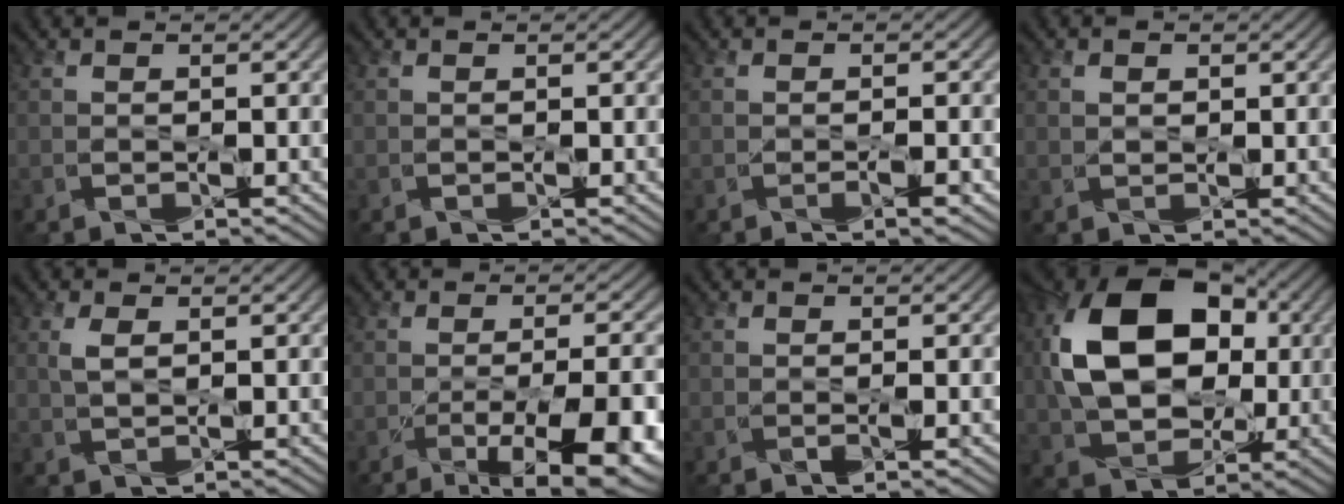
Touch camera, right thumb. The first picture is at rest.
{"total": 0.0}
{"total": 1.7, "force": [-0.8, 0.4, 1.5], "torque": [-0.023, -0.003, -0.010]}
{"total": 1.2, "force": [0.5, 0.9, 0.7], "torque": [-0.016, -0.002, 0.011]}
{"total": 2.2, "force": [0.7, 1.0, 1.8], "torque": [-0.046, 0.001, 0.015]}
{"total": 13.1, "force": [-5.5, 4.2, 11.1], "torque": [-0.136, -0.013, -0.067]}
{"total": 1.0, "force": [-0.1, 0.1, 1.0], "torque": [-0.015, -0.002, -0.002]}
{"total": 16.5, "force": [2.0, 11.4, 11.7], "torque": [-0.237, 0.017, 0.037]}